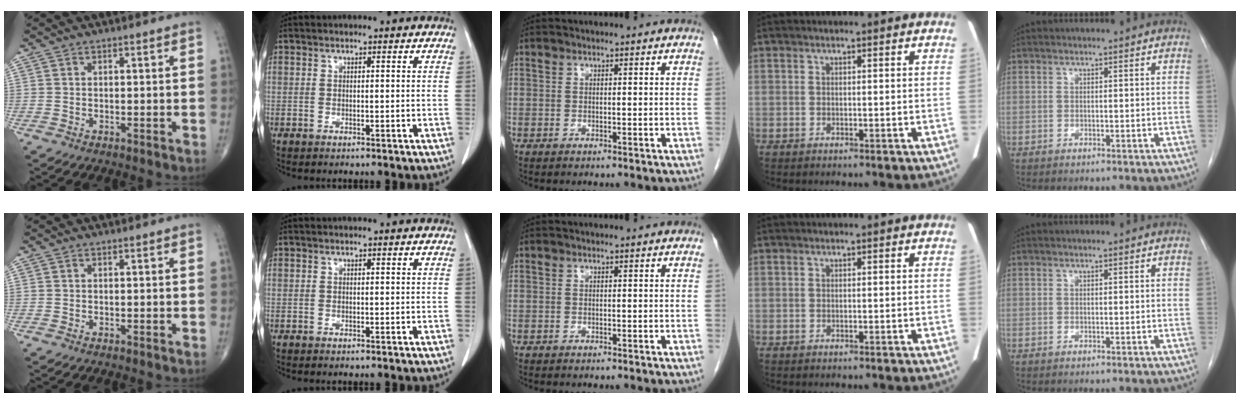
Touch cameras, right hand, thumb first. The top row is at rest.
{}